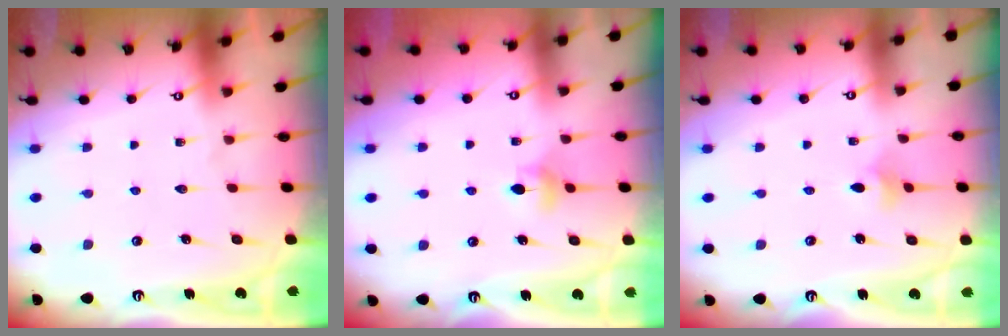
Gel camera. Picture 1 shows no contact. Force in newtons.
{"total": 4.8, "press": 4.7, "slide": 0.7}
{"total": 2.9, "press": 2.9, "slide": 0.6}